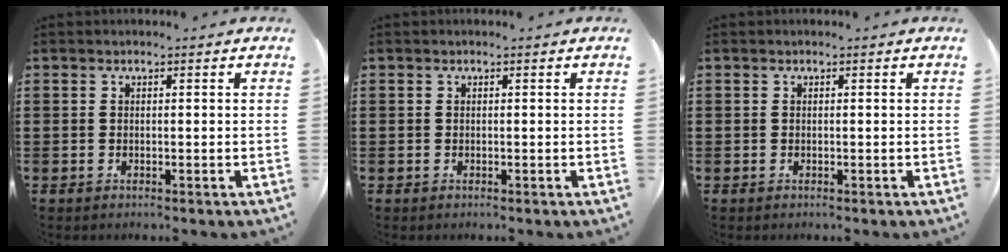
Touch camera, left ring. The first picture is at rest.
{"total": 0.0}
{"total": 0.0}